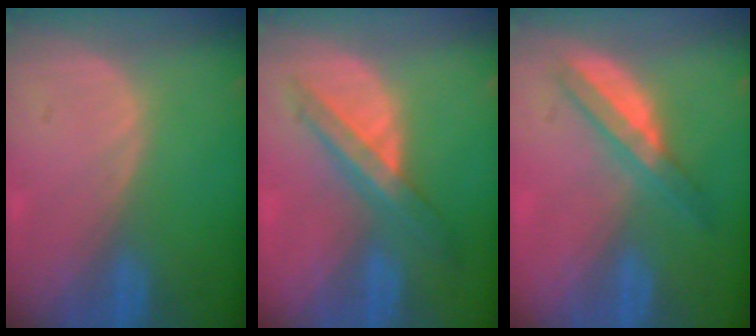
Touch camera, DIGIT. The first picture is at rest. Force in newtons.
{"total": 7.2, "press": 6.1, "slide": 3.8}
{"total": 4.8, "press": 4.8, "slide": 0.8}